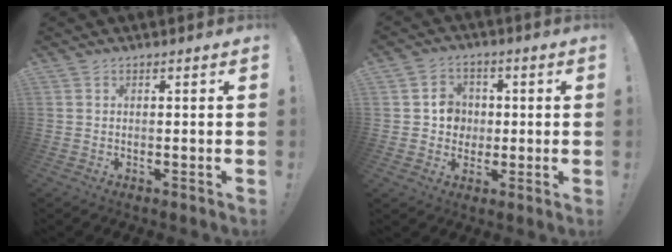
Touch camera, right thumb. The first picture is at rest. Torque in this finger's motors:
{"motor_torque": [0.30, 0.33, -0.31, -0.16, -0.03]}